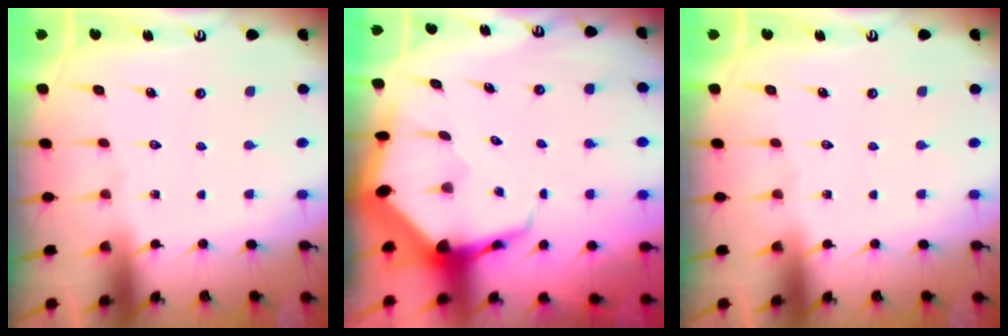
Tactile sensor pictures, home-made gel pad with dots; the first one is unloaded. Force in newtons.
{"total": 7.8, "press": 7.8, "slide": 0.8}
{"total": 0.0}